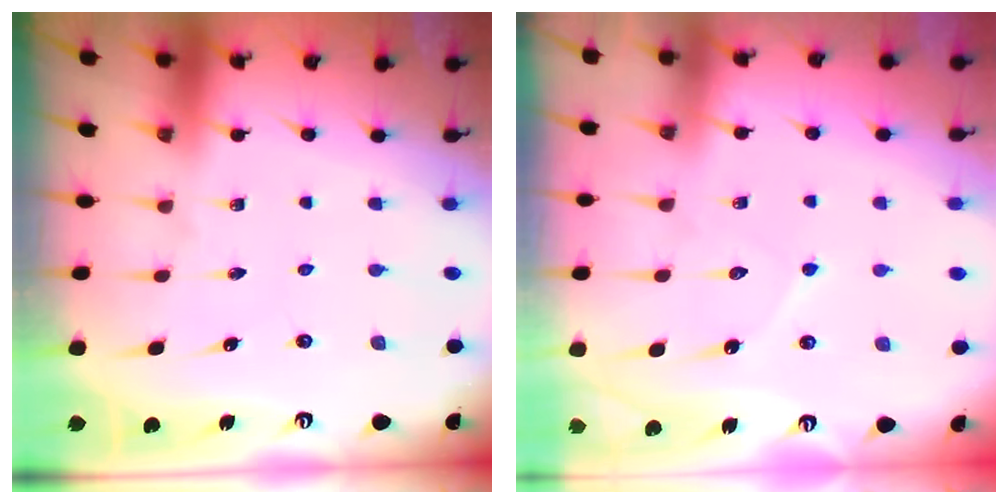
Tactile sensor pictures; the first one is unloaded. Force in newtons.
{"total": 6.1, "press": 6.1, "slide": 0.6}